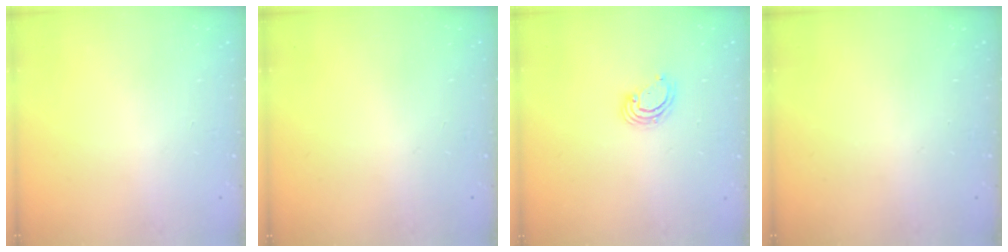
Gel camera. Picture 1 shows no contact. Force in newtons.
{"total": 0.0}
{"total": 3.7, "press": 3.7, "slide": 0.3}
{"total": 0.0}